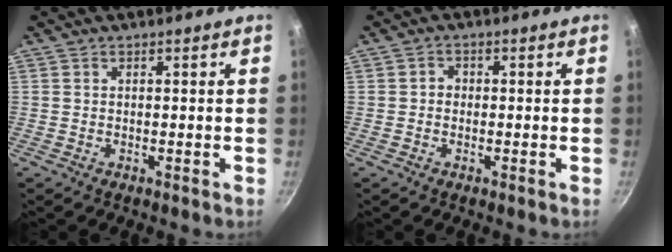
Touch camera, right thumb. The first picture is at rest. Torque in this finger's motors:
{"motor_torque": [-0.03, 0.15, 0.24, -0.01, 0.01]}